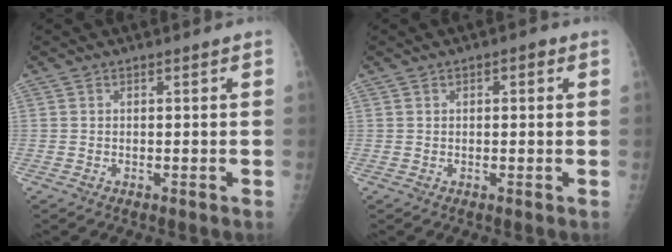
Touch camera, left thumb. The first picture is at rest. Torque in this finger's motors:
{"motor_torque": [-0.20, 0.14, -0.10, -0.01, -0.03]}